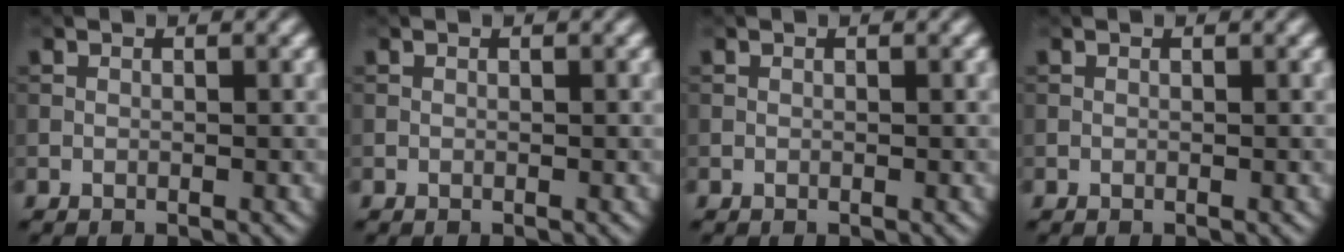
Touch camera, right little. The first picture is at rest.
{"total": 0.0}
{"total": 0.0}
{"total": 0.0}